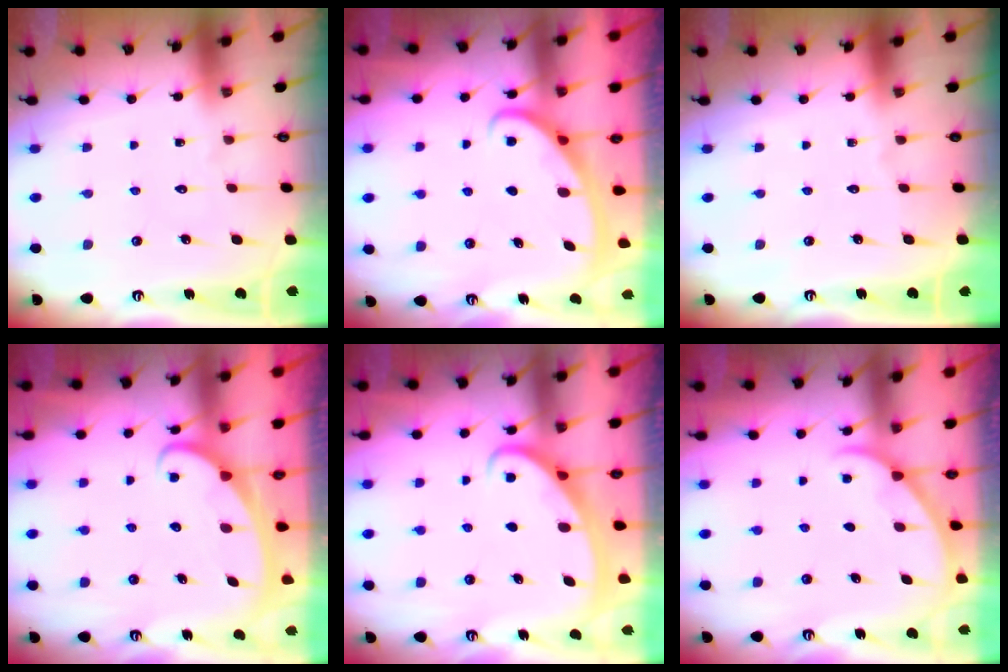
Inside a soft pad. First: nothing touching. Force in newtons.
{"total": 3.0, "press": 3.0, "slide": 0.4}
{"total": 0.0}
{"total": 2.5, "press": 2.5, "slide": 0.3}
{"total": 2.6, "press": 2.6, "slide": 0.4}
{"total": 1.6, "press": 1.6, "slide": 0.2}